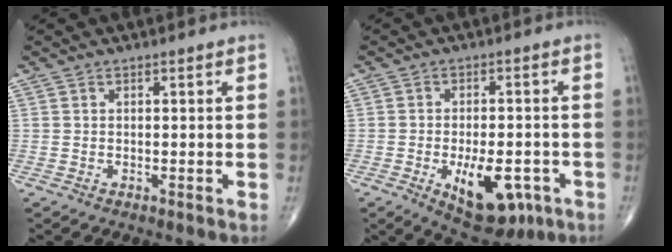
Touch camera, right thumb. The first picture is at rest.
{"total": 11.1, "force": [-4.3, 5.7, 8.5], "torque": [-0.100, 0.006, -0.048]}